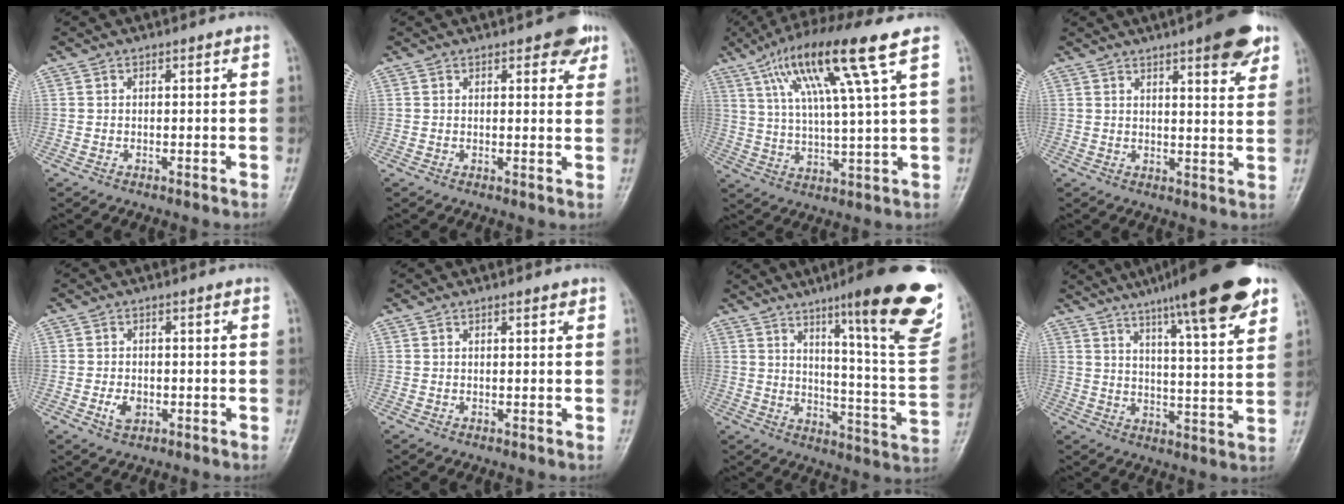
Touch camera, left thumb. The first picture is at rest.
{"total": 4.9, "force": [2.9, 2.0, 3.5], "torque": [-0.024, -0.010, 0.030]}
{"total": 16.2, "force": [7.7, 1.0, 14.2], "torque": [-0.263, -0.007, 0.134]}
{"total": 9.8, "force": [6.0, 2.2, 7.5], "torque": [-0.078, -0.027, 0.074]}
{"total": 3.0, "force": [-0.9, 2.1, 2.0], "torque": [-0.034, 0.002, -0.013]}
{"total": 1.0, "force": [0.7, 0.2, 0.7], "torque": [-0.009, -0.002, 0.010]}
{"total": 24.6, "force": [14.1, 3.6, 19.8], "torque": [-0.242, -0.067, 0.200]}
{"total": 19.4, "force": [12.6, 2.9, 14.5], "torque": [-0.195, -0.041, 0.181]}